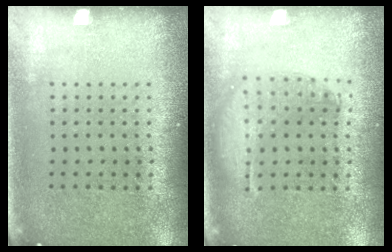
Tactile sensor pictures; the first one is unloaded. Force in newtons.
{"total": 1.4, "press": 1.3, "slide": 0.5}